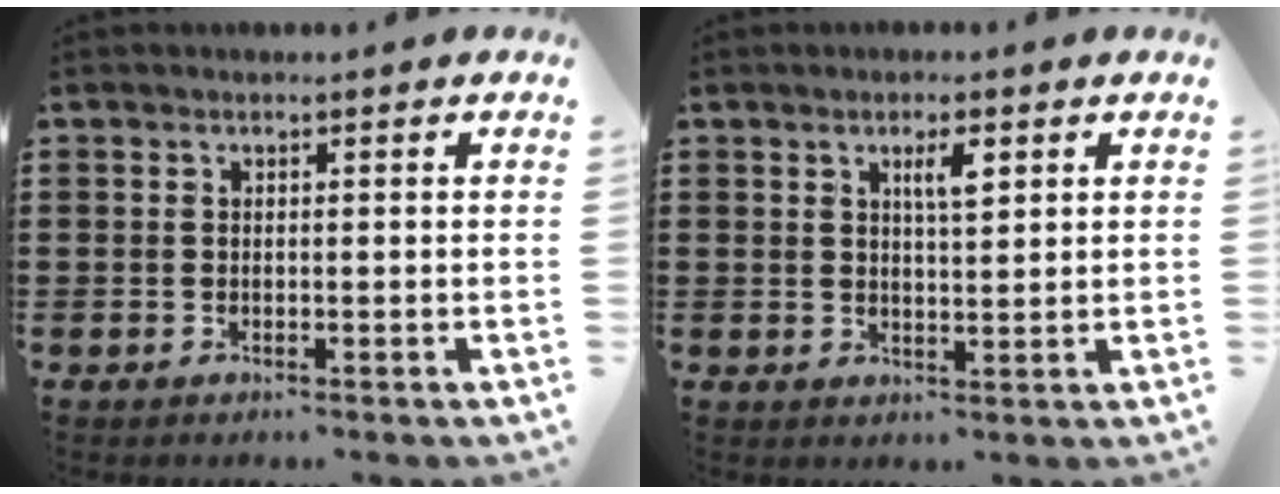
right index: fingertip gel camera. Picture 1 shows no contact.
{"total": 3.2, "force": [1.5, 0.8, 2.7], "torque": [-0.048, 0.003, 0.022]}